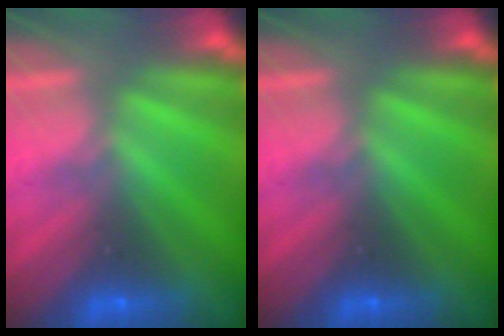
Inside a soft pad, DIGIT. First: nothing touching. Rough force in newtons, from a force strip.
{"total": 0.0}